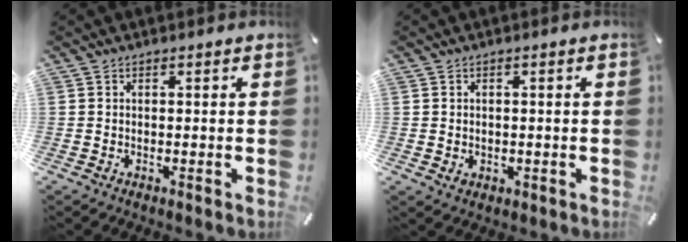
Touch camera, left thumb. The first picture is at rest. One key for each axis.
{"total": 1.6, "fx": -0.2, "fy": 1.5, "fz": 0.5, "tx": -0.003, "ty": 0.002, "tz": -0.007}